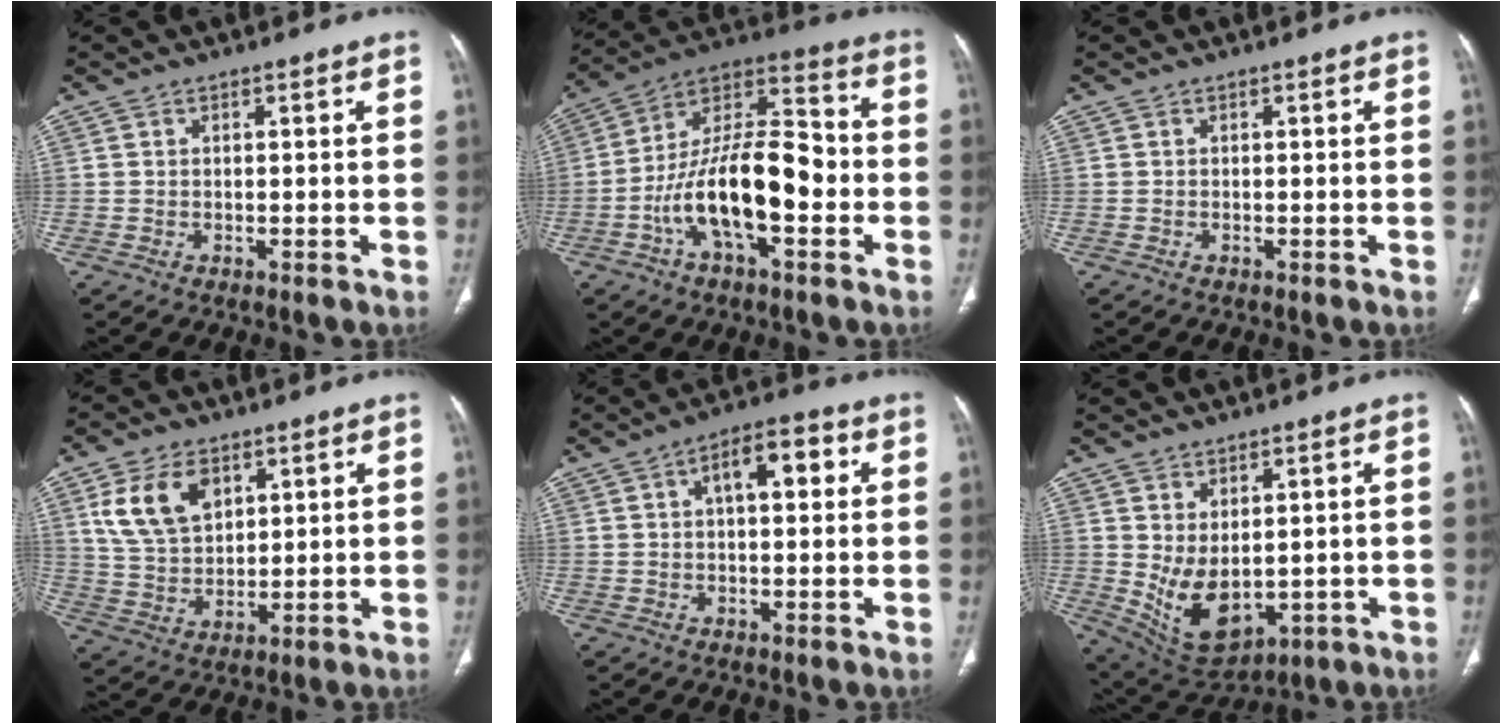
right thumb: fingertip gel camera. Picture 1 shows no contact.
{"total": 19.2, "force": [-4.8, 8.4, 16.6], "torque": [-0.280, 0.048, -0.086]}
{"total": 0.0}
{"total": 11.5, "force": [5.0, 7.3, 7.4], "torque": [-0.122, -0.014, 0.105]}
{"total": 7.7, "force": [2.1, 3.6, 6.5], "torque": [-0.079, 0.015, 0.025]}
{"total": 10.1, "force": [-0.1, 6.2, 8.0], "torque": [-0.125, -0.014, 0.033]}